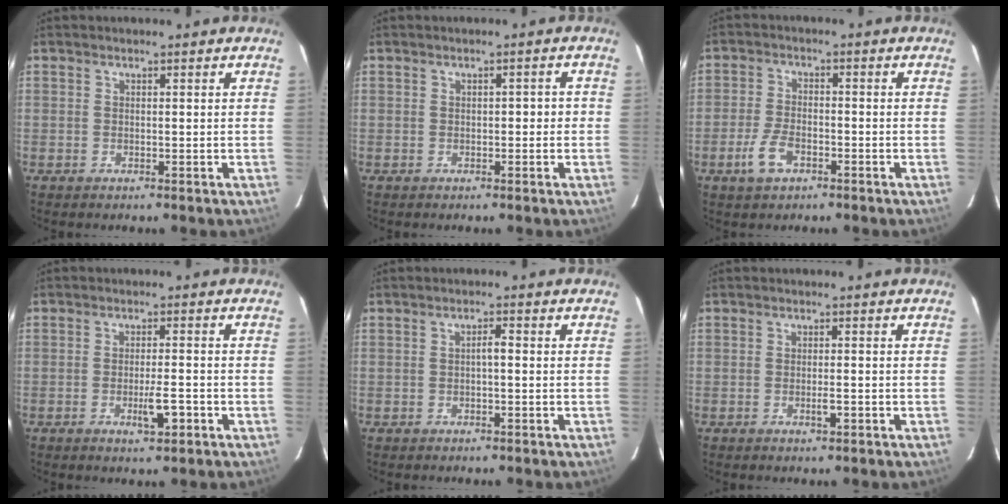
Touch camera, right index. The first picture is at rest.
{"total": 1.5, "force": [-0.2, 0.8, 1.2], "torque": [-0.014, 0.013, -0.003]}
{"total": 4.9, "force": [-2.6, 2.4, 3.5], "torque": [-0.080, -0.002, -0.048]}
{"total": 3.7, "force": [-1.6, 0.6, 3.3], "torque": [-0.055, -0.001, -0.023]}
{"total": 1.4, "force": [-0.2, 0.3, 1.4], "torque": [-0.022, 0.004, -0.004]}
{"total": 1.5, "force": [-0.7, 0.2, 1.3], "torque": [-0.023, -0.001, -0.010]}